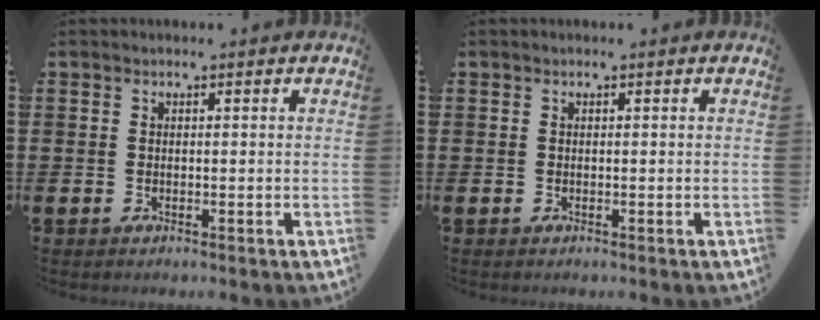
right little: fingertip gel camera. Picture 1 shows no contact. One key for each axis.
{"total": 0.0}